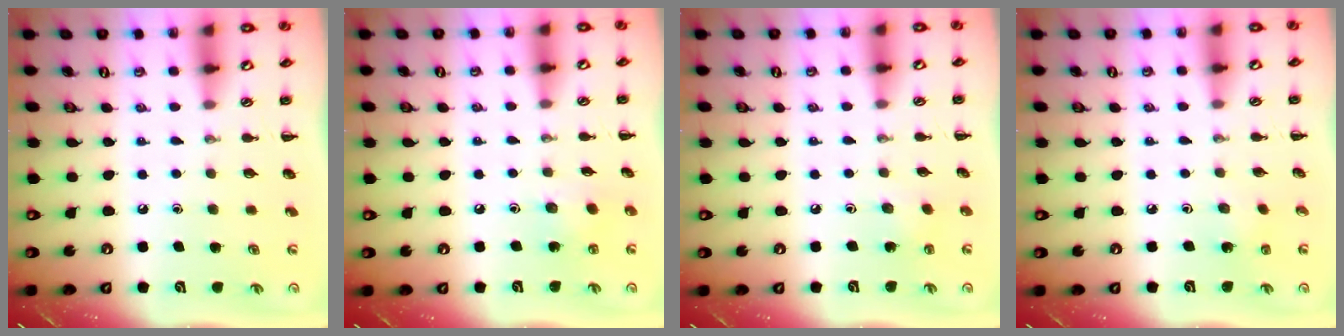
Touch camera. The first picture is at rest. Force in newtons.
{"total": 4.2, "press": 4.0, "slide": 1.2}
{"total": 1.5, "press": 1.4, "slide": 0.7}
{"total": 1.1, "press": 1.0, "slide": 0.5}